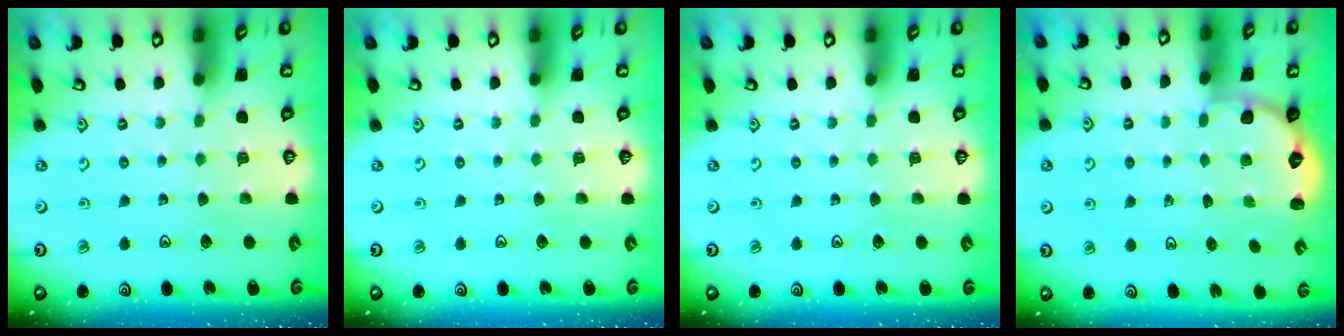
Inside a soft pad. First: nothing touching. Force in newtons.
{"total": 0.0}
{"total": 0.0}
{"total": 2.9, "press": 2.6, "slide": 1.2}